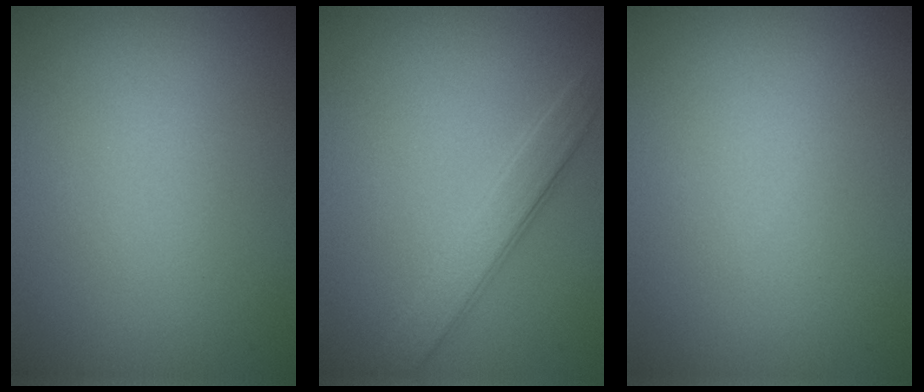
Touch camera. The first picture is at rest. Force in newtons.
{"total": 3.0, "press": 3.0, "slide": 0.1}
{"total": 0.0}